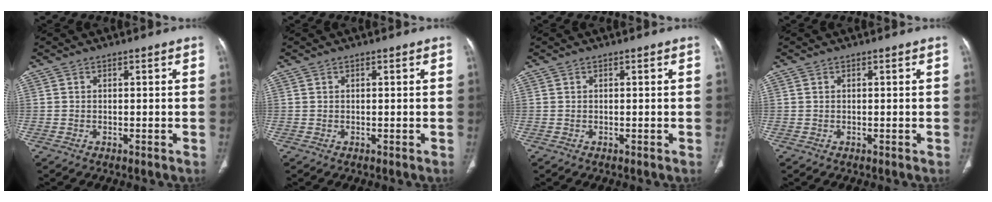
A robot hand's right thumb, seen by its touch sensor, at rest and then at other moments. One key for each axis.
{"total": 0.0}
{"total": 0.0}
{"total": 0.0}